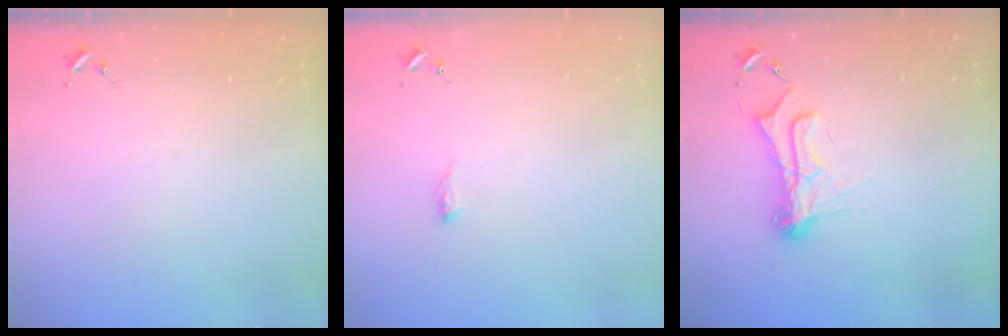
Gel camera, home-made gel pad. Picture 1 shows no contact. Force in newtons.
{"total": 6.5, "press": 6.4, "slide": 0.7}
{"total": 12.5, "press": 12.5, "slide": 0.7}